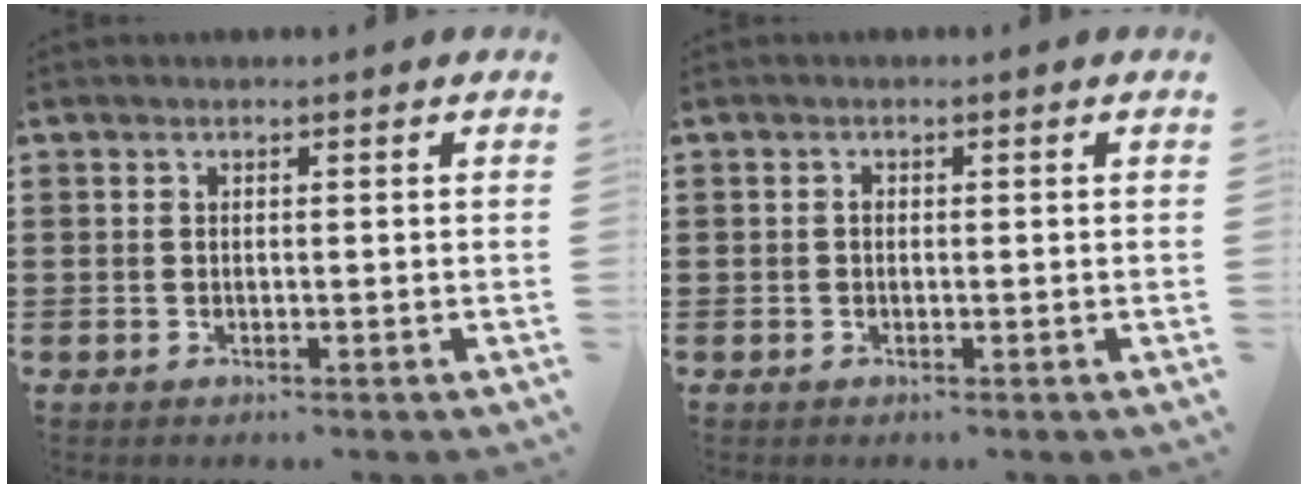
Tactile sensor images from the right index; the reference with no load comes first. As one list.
[{"total": 0.6, "force": [-0.1, 0.4, 0.4], "torque": [-0.010, 0.000, -0.002]}]